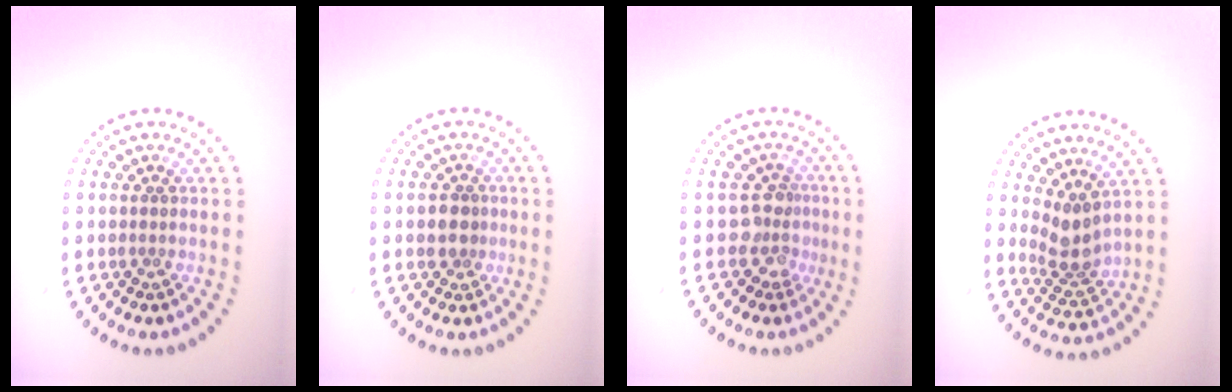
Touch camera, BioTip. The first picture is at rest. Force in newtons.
{"total": 1.9, "press": 1.7, "slide": 0.9}
{"total": 2.4, "press": 1.9, "slide": 1.4}
{"total": 2.9, "press": 2.2, "slide": 1.8}